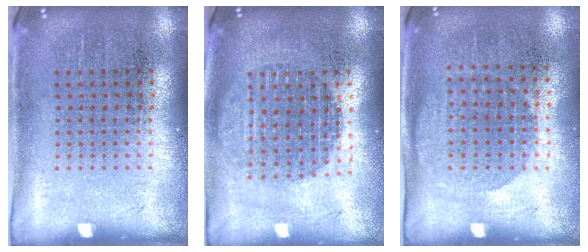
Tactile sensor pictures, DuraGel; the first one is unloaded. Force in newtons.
{"total": 1.7, "press": 1.4, "slide": 0.9}
{"total": 1.1, "press": 1.0, "slide": 0.4}